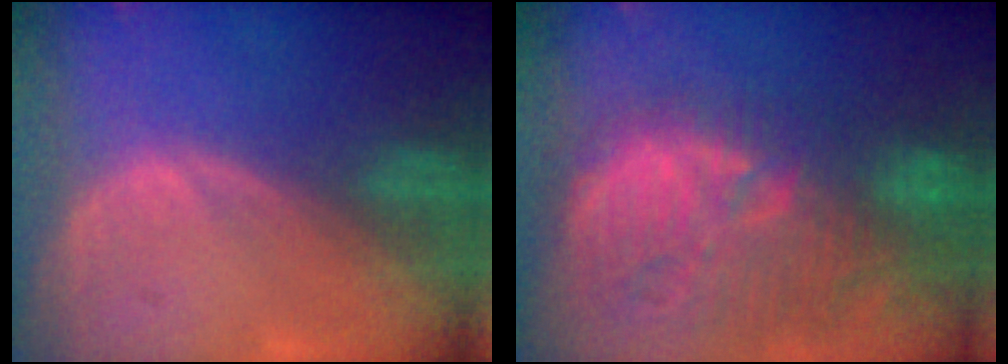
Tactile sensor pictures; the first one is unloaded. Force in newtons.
{"total": 13.9, "press": 12.7, "slide": 5.5}